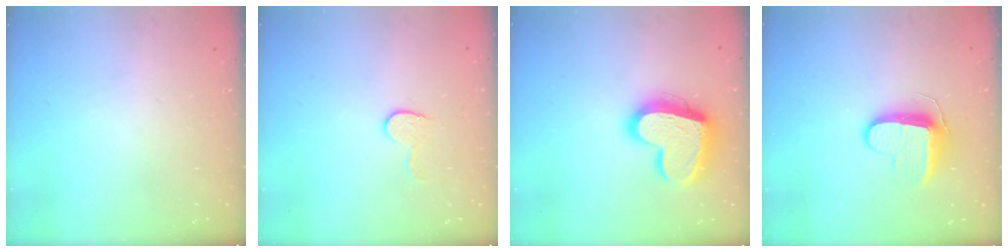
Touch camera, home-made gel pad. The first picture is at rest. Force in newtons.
{"total": 5.6, "press": 5.6, "slide": 0.5}
{"total": 18.7, "press": 18.6, "slide": 1.6}
{"total": 9.8, "press": 9.7, "slide": 0.9}